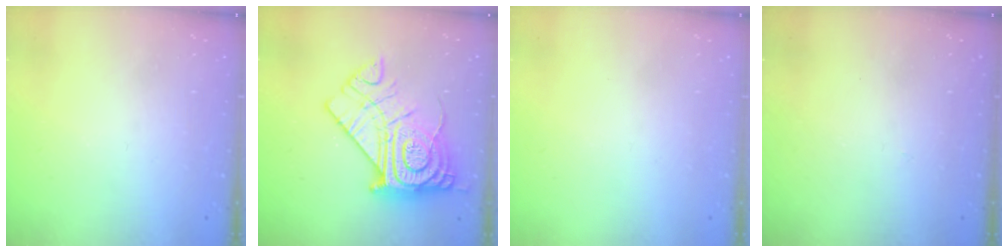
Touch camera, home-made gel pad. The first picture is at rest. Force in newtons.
{"total": 21.8, "press": 21.8, "slide": 2.0}
{"total": 3.5, "press": 3.4, "slide": 0.4}
{"total": 2.8, "press": 2.8, "slide": 0.4}